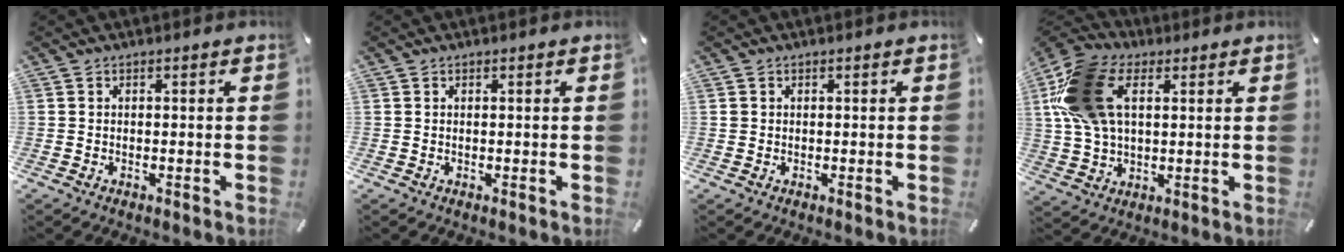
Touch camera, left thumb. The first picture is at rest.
{"total": 0.0}
{"total": 0.6, "force": [0.1, 0.6, 0.1], "torque": [0.000, 0.004, 0.000]}
{"total": 18.6, "force": [5.1, 12.0, 13.2], "torque": [-0.303, 0.011, 0.093]}